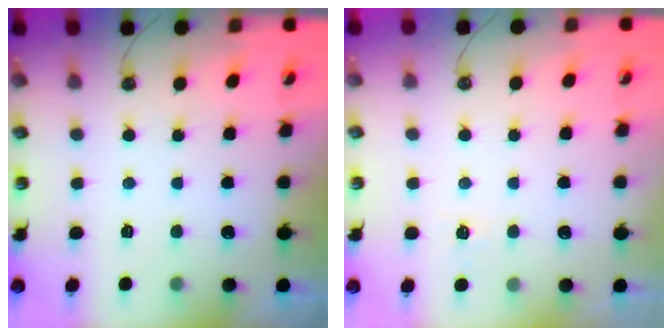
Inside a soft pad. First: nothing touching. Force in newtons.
{"total": 2.7, "press": 2.7, "slide": 0.4}